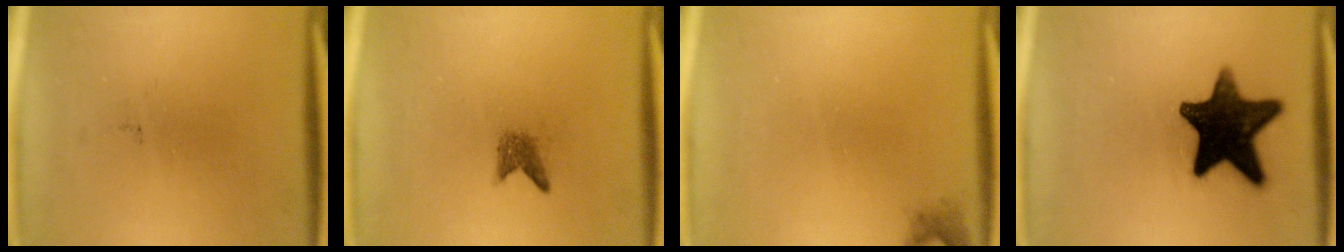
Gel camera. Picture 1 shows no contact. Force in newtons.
{"total": 1.7}
{"total": 1.1}
{"total": 15.0}